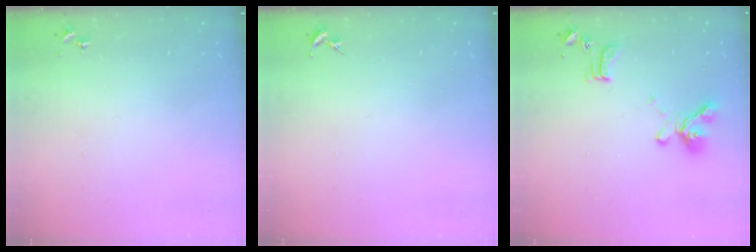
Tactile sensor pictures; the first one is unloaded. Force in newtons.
{"total": 0.0}
{"total": 13.5, "press": 13.4, "slide": 1.4}